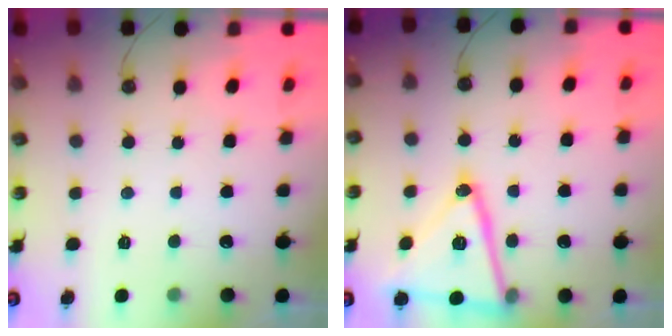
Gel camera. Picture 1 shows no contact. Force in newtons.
{"total": 20.6, "press": 20.3, "slide": 3.4}